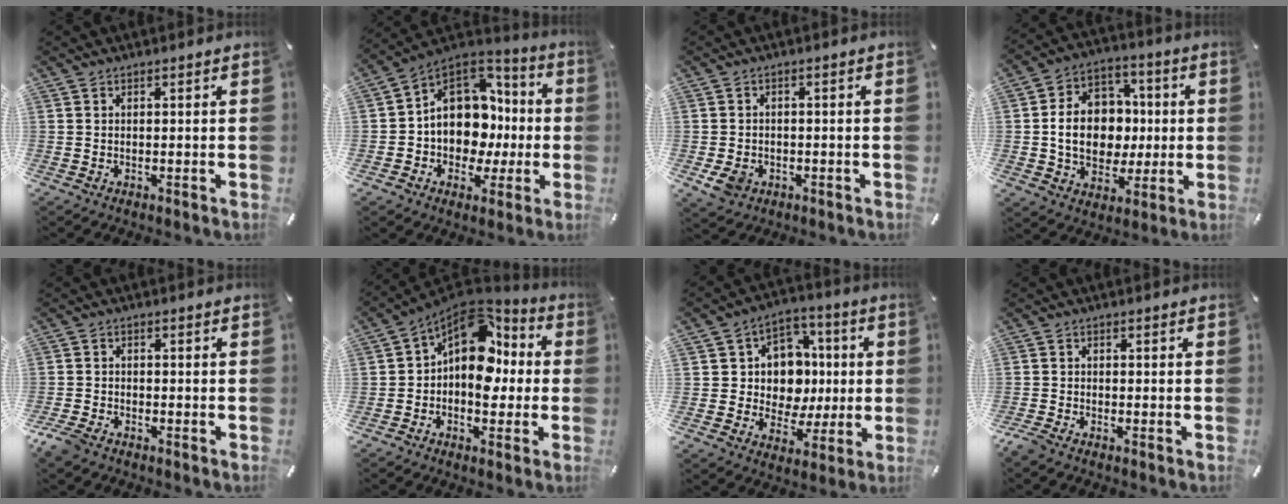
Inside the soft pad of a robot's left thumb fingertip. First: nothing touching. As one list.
[{"total": 13.5, "force": [0.4, 11.9, 6.4], "torque": [-0.106, -0.018, 0.017]}, {"total": 4.7, "force": [-1.7, 3.7, 2.3], "torque": [-0.056, 0.003, -0.031]}, {"total": 14.3, "force": [-0.4, 12.0, 7.8], "torque": [-0.152, 0.015, 0.000]}, {"total": 3.5, "force": [-2.7, 1.6, 1.4], "torque": [-0.041, 0.009, -0.055]}, {"total": 15.6, "force": [2.5, 10.8, 11.0], "torque": [-0.169, -0.029, 0.040]}, {"total": 12.0, "force": [0.1, 11.1, 4.5], "torque": [-0.059, -0.002, 0.014]}, {"total": 1.9, "force": [-1.7, 0.5, 0.8], "torque": [-0.021, 0.003, -0.034]}]